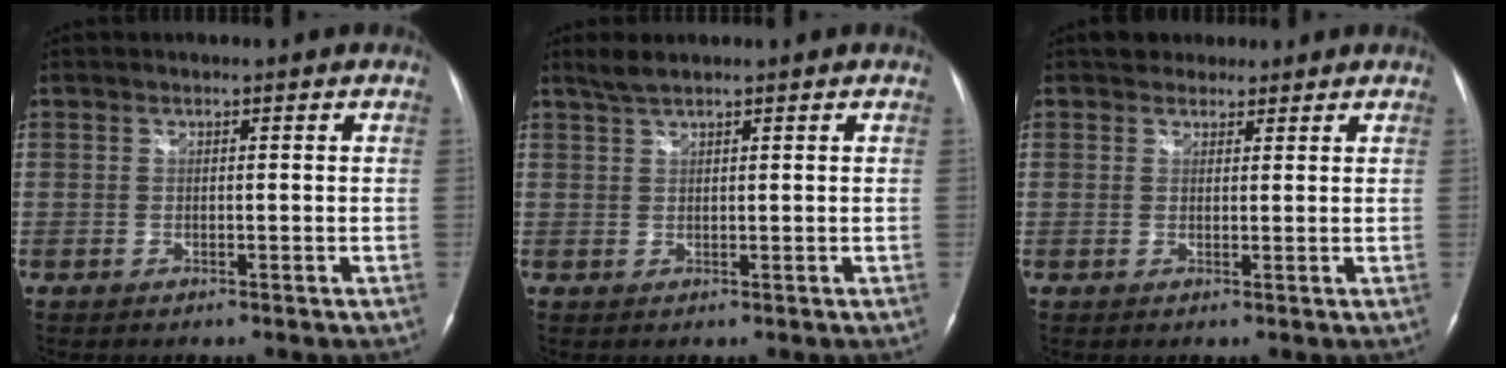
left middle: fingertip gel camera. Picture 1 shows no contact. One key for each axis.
{"total": 2.1, "fx": 1.9, "fy": 0.1, "fz": 1.1, "tx": -0.030, "ty": 0.009, "tz": 0.040}
{"total": 3.4, "fx": 2.7, "fy": 1.9, "fz": 0.6, "tx": -0.006, "ty": 0.014, "tz": 0.041}